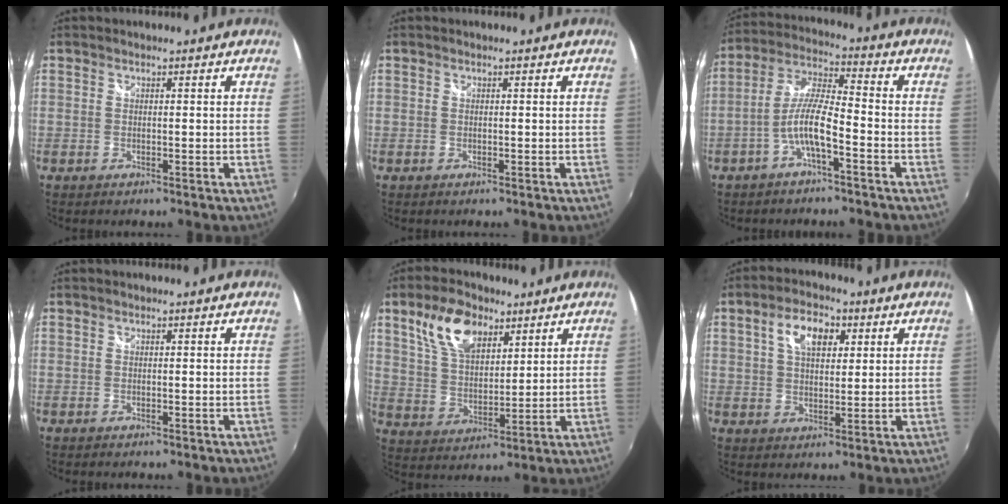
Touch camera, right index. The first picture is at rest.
{"total": 0.0}
{"total": 7.8, "force": [-3.7, 1.4, 6.7], "torque": [-0.149, 0.011, -0.071]}
{"total": 0.0}
{"total": 11.7, "force": [6.7, 6.2, 7.2], "torque": [-0.138, 0.019, 0.131]}
{"total": 7.8, "force": [3.0, 4.4, 5.6], "torque": [-0.099, 0.020, 0.050]}